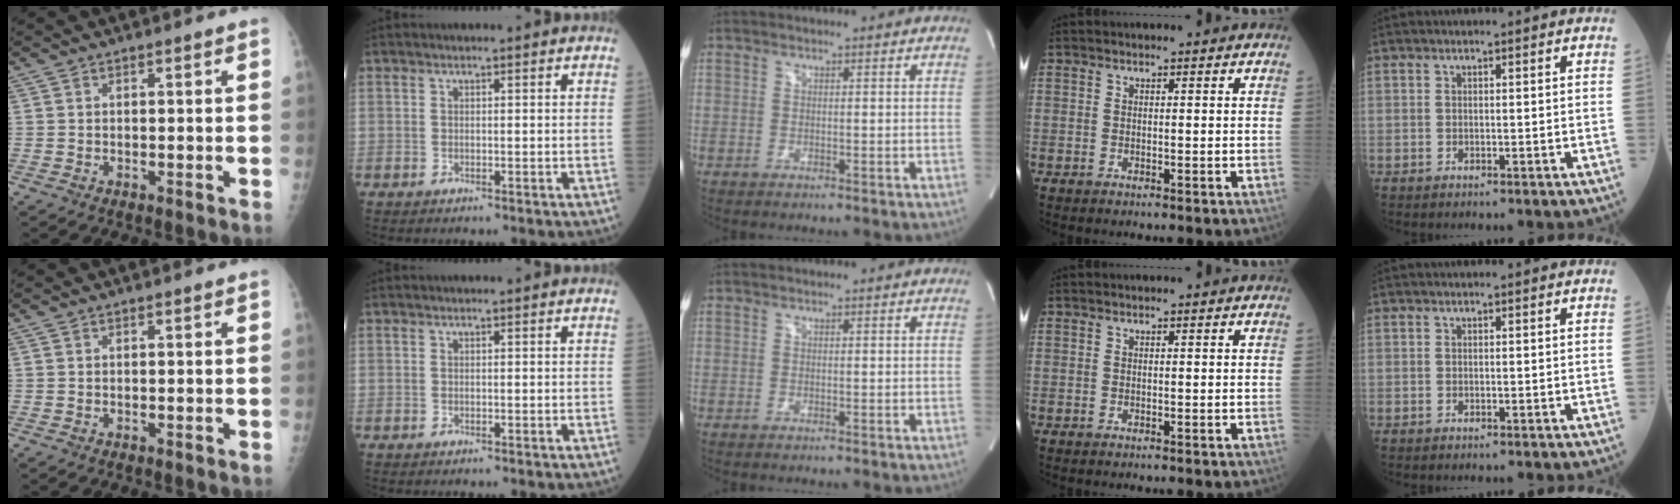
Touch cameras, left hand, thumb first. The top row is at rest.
{}